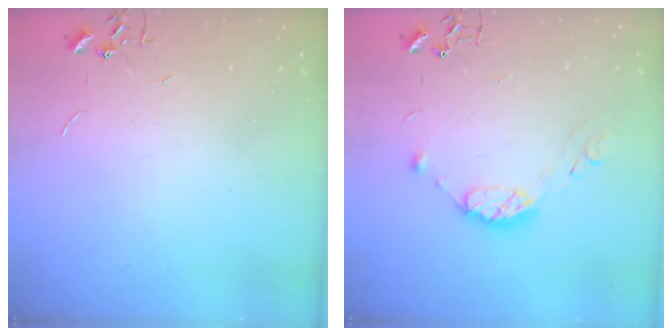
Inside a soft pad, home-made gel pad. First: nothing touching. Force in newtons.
{"total": 9.2, "press": 9.2, "slide": 0.7}